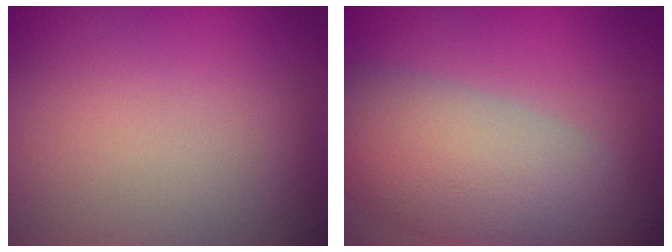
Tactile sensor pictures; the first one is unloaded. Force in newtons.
{"total": 7.7, "press": 7.7, "slide": 0.5}